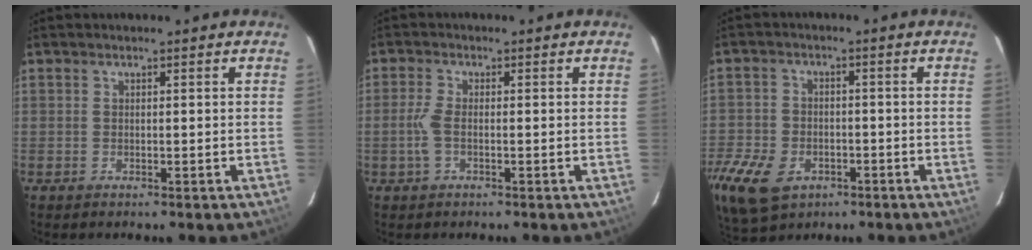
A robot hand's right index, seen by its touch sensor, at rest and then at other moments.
{"total": 3.4, "force": [-0.7, 1.1, 3.1], "torque": [-0.073, 0.001, -0.015]}
{"total": 15.1, "force": [-7.5, 10.3, 8.1], "torque": [-0.224, -0.025, -0.128]}